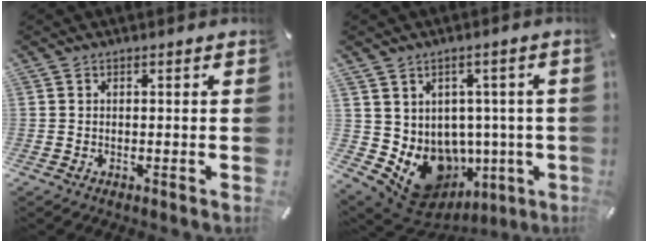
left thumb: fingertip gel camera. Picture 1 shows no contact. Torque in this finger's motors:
{"motor_torque": [0.70, 0.92, 0.23, -0.04, 0.12]}